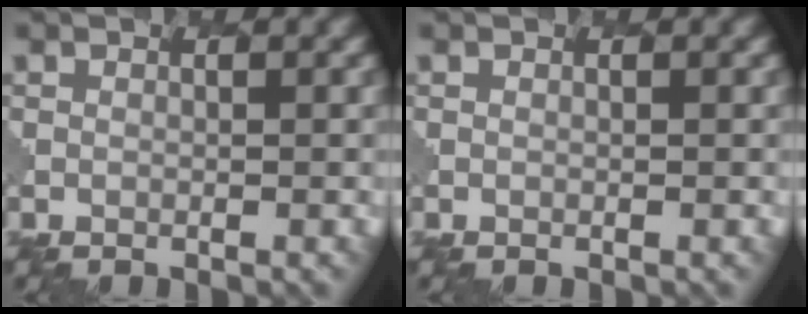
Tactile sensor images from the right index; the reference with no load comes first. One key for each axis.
{"total": 0.0}